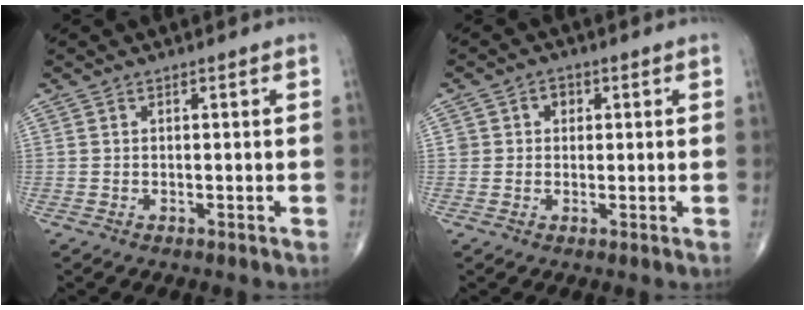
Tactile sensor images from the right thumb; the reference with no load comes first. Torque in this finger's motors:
{"motor_torque": [-0.06, 0.19, 0.35, 0.20, 0.00]}